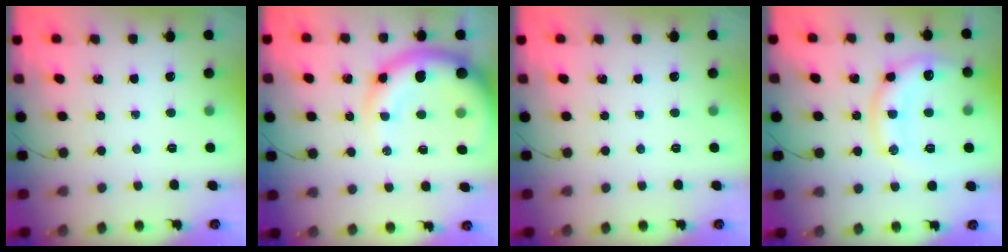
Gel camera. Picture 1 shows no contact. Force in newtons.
{"total": 9.9, "press": 9.5, "slide": 2.9}
{"total": 0.0}
{"total": 15.2, "press": 15.1, "slide": 1.5}